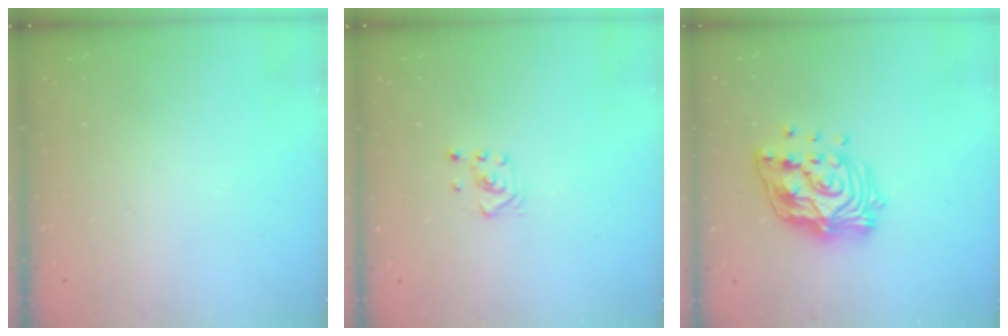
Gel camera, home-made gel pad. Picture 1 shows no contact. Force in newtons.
{"total": 2.6, "press": 2.4, "slide": 1.0}
{"total": 15.1, "press": 15.1, "slide": 1.2}